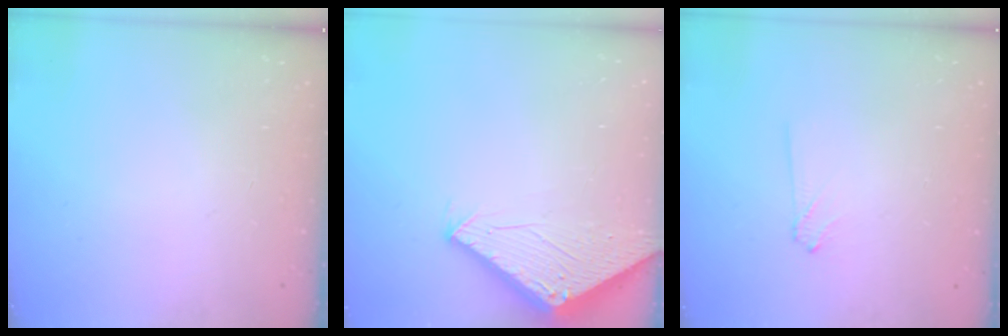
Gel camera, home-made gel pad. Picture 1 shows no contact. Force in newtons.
{"total": 2.9, "press": 2.9, "slide": 0.2}
{"total": 0.8, "press": 0.8, "slide": 0.0}